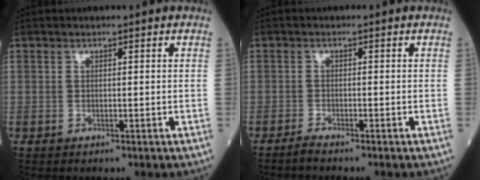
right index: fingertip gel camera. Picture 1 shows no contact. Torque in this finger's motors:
{"motor_torque": [-0.10, -0.05, 0.09, -0.01]}